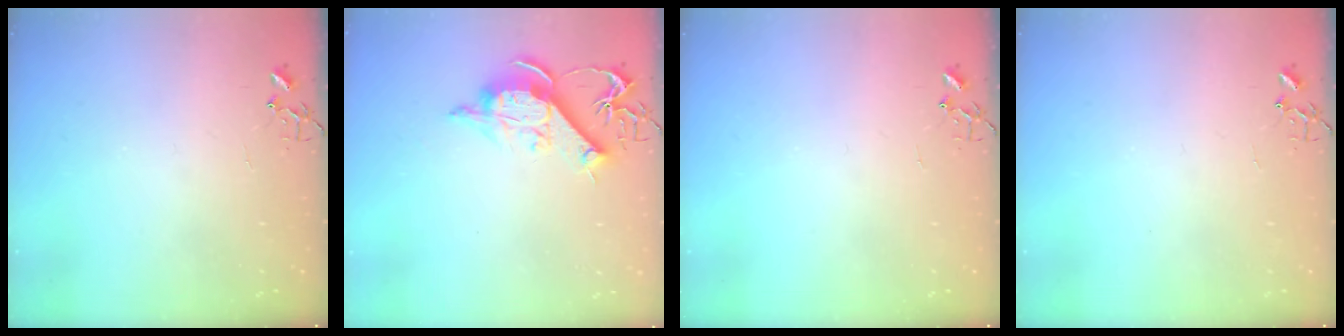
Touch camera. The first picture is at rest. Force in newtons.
{"total": 11.5, "press": 11.4, "slide": 1.3}
{"total": 0.0}
{"total": 0.0}